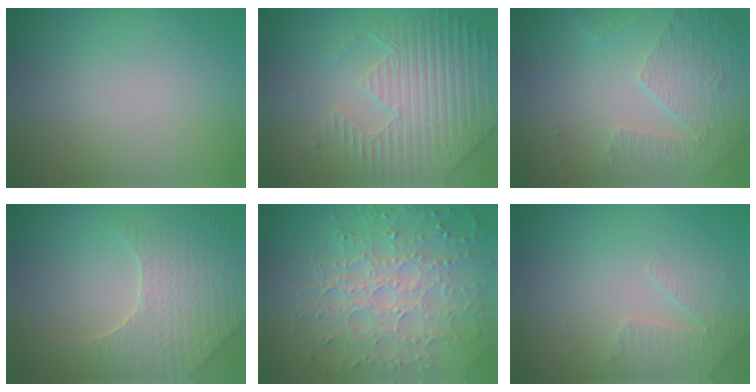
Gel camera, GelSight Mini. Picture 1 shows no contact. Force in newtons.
{"total": 4.4, "press": 4.3, "slide": 1.1}
{"total": 5.0, "press": 3.6, "slide": 3.5}
{"total": 5.2, "press": 4.7, "slide": 2.2}
{"total": 7.7, "press": 5.7, "slide": 5.2}
{"total": 2.3, "press": 2.2, "slide": 0.6}